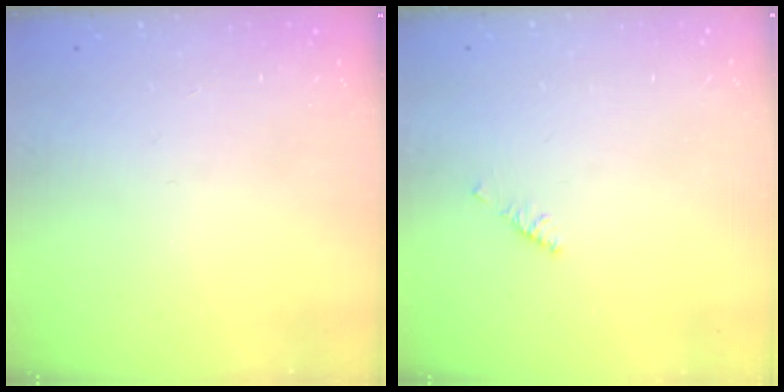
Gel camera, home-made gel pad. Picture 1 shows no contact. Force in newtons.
{"total": 2.1, "press": 2.0, "slide": 0.6}